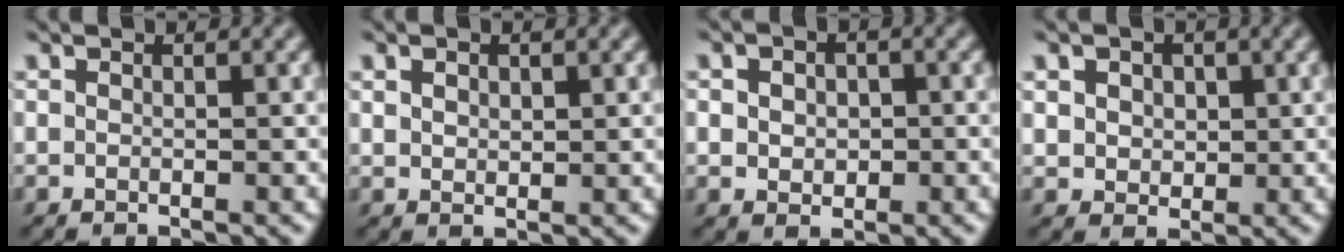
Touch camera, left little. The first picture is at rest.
{"total": 1.4, "force": [0.6, 0.7, 1.0], "torque": [-0.022, 0.000, 0.016]}
{"total": 3.2, "force": [0.3, 2.4, 2.1], "torque": [-0.032, 0.013, -0.006]}
{"total": 3.4, "force": [1.2, 2.6, 1.7], "torque": [-0.046, 0.007, 0.018]}